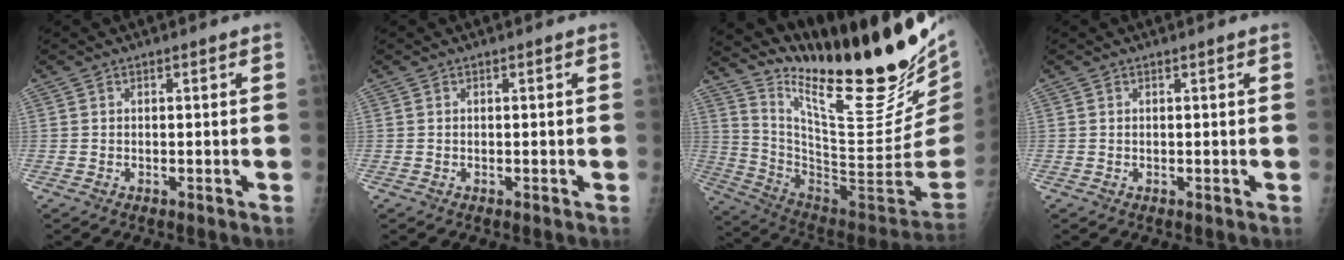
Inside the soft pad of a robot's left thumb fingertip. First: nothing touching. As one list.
[{"total": 0.0}, {"total": 32.4, "force": [22.5, 7.6, 22.0], "torque": [-0.315, -0.134, 0.353]}, {"total": 0.0}]